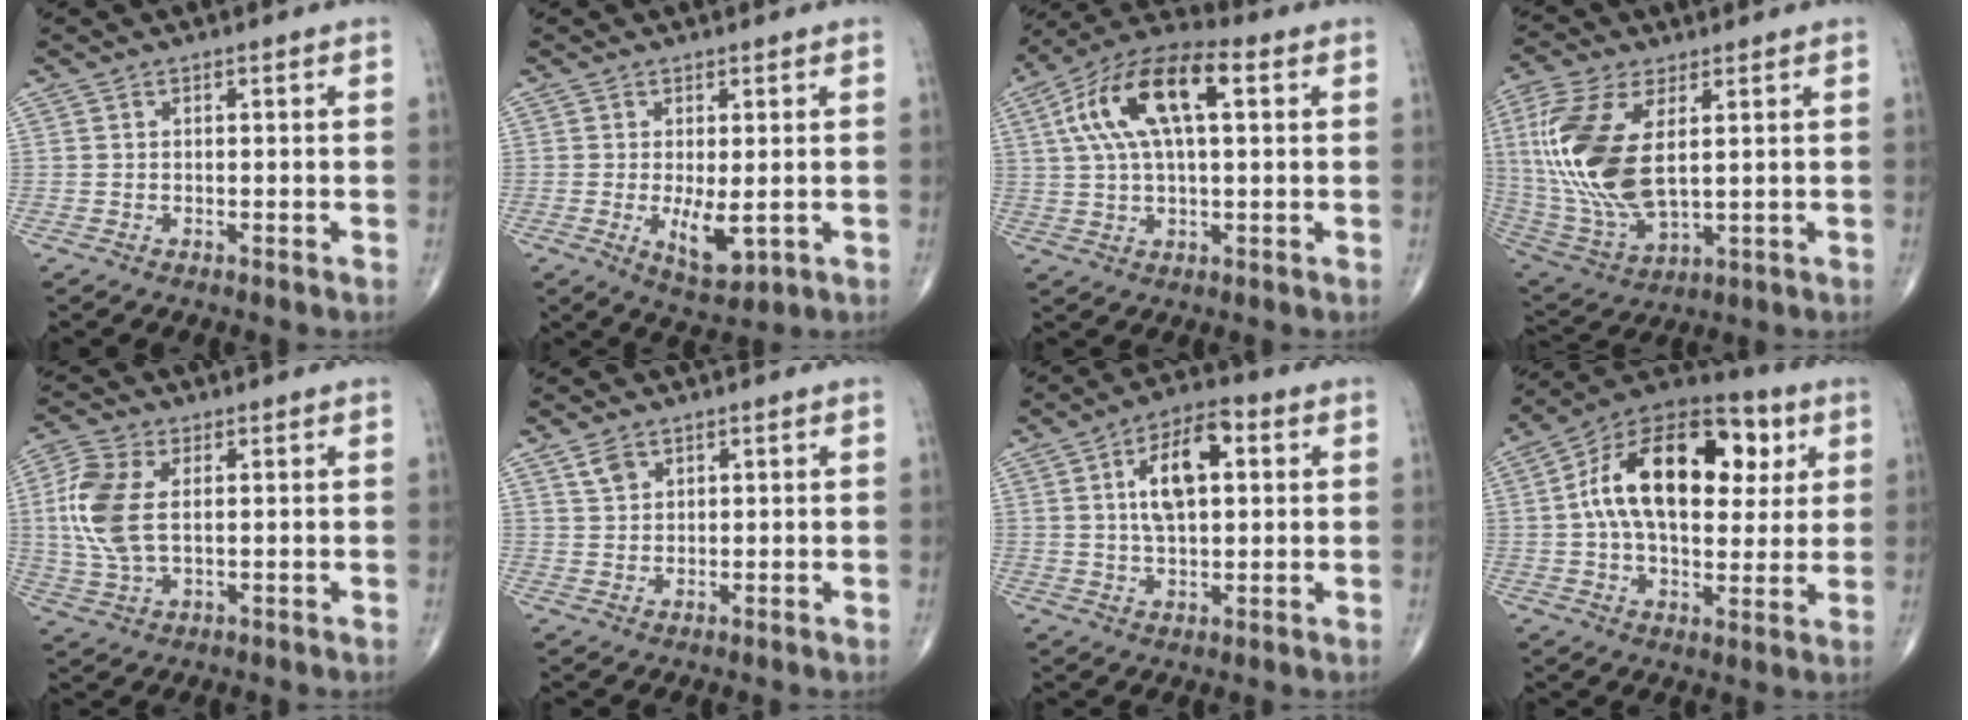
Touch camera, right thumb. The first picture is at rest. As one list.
[{"total": 5.7, "force": [-0.8, 2.2, 5.2], "torque": [-0.082, -0.017, -0.002]}, {"total": 16.2, "force": [4.3, 6.9, 14.0], "torque": [-0.267, 0.031, 0.070]}, {"total": 19.5, "force": [3.2, 9.5, 16.7], "torque": [-0.378, -0.018, 0.070]}, {"total": 10.7, "force": [1.4, 6.0, 8.7], "torque": [-0.211, 0.003, 0.028]}, {"total": 2.8, "force": [1.8, 1.8, 1.3], "torque": [-0.018, -0.006, 0.038]}, {"total": 11.7, "force": [2.7, 5.5, 9.9], "torque": [-0.158, 0.010, 0.041]}, {"total": 23.1, "force": [5.1, 13.3, 18.2], "torque": [-0.269, 0.015, 0.070]}]